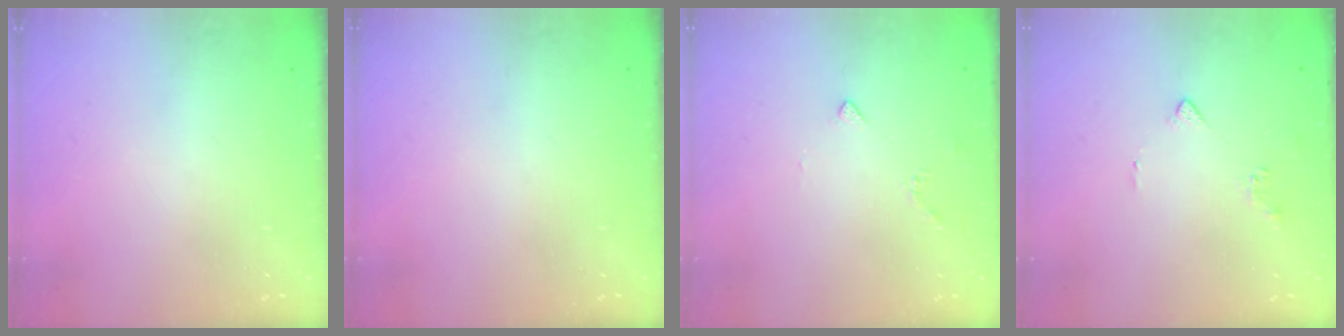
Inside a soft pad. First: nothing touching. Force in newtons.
{"total": 0.0}
{"total": 2.4, "press": 2.4, "slide": 0.6}
{"total": 3.9, "press": 3.8, "slide": 0.9}